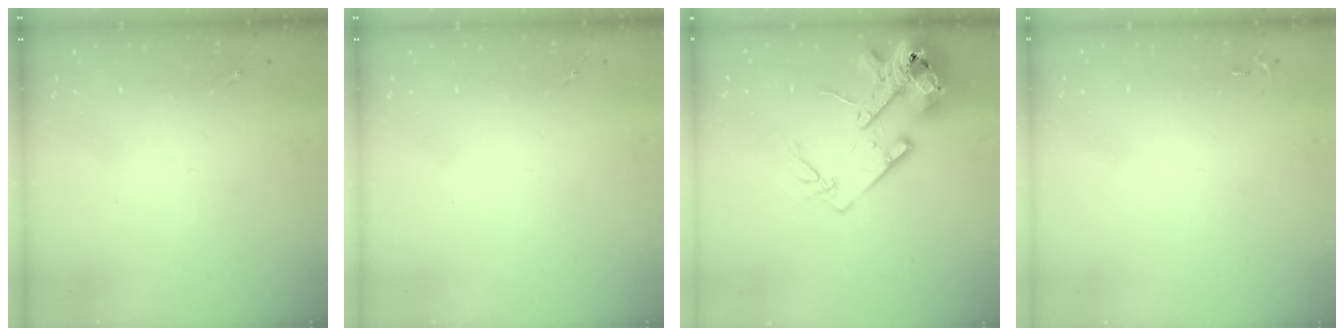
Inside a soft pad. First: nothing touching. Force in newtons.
{"total": 0.0}
{"total": 16.1, "press": 15.9, "slide": 2.4}
{"total": 2.6, "press": 2.6, "slide": 0.4}